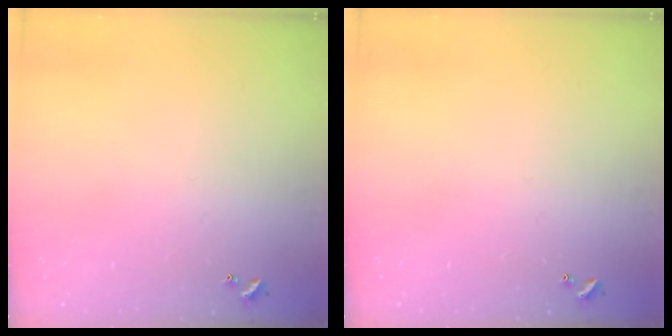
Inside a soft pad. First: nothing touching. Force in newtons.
{"total": 0.0}